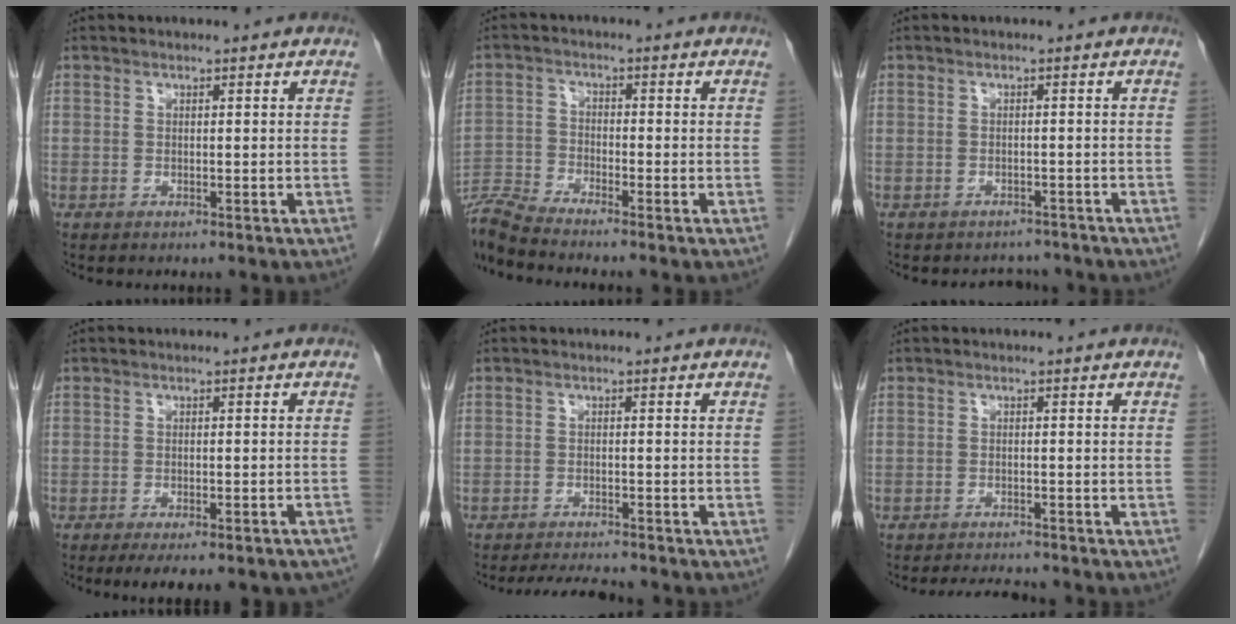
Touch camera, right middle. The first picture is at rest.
{"total": 7.4, "force": [-7.0, -1.3, 1.8], "torque": [-0.039, -0.010, -0.137]}
{"total": 3.2, "force": [-2.9, 1.3, -0.2], "torque": [0.000, 0.005, -0.040]}
{"total": 12.2, "force": [-10.1, 3.3, 5.9], "torque": [-0.066, 0.001, -0.116]}
{"total": 4.9, "force": [-4.7, 0.1, 1.5], "torque": [-0.028, -0.016, -0.074]}
{"total": 4.0, "force": [-3.9, 0.3, 1.0], "torque": [-0.019, -0.013, -0.059]}